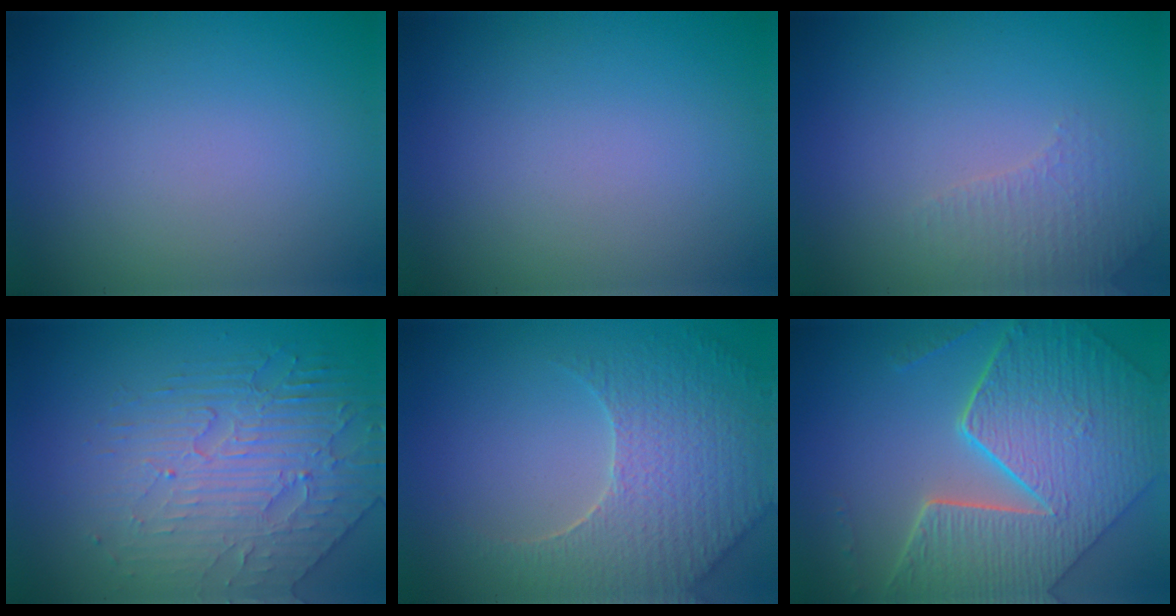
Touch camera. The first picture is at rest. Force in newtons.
{"total": 0.0}
{"total": 2.0, "press": 1.9, "slide": 0.5}
{"total": 4.3, "press": 3.9, "slide": 1.7}
{"total": 5.2, "press": 4.7, "slide": 2.2}
{"total": 9.6, "press": 7.1, "slide": 6.5}